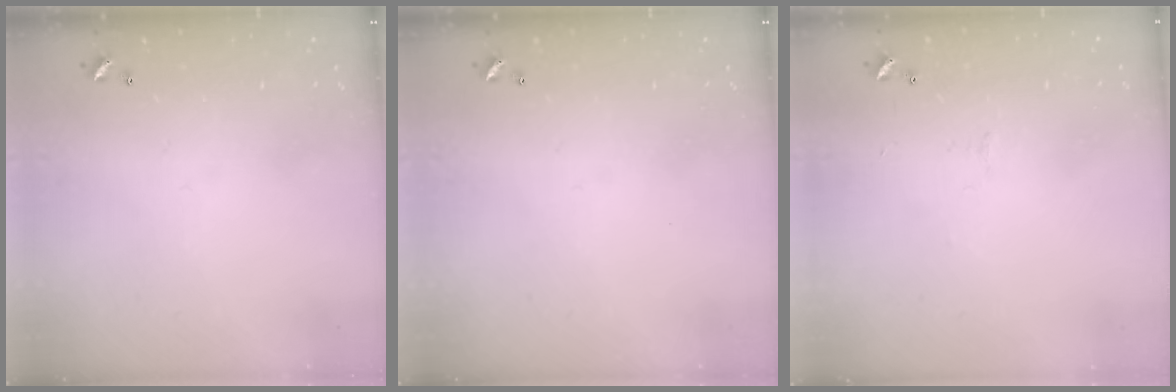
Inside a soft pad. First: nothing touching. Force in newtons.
{"total": 0.0}
{"total": 0.6, "press": 0.4, "slide": 0.5}